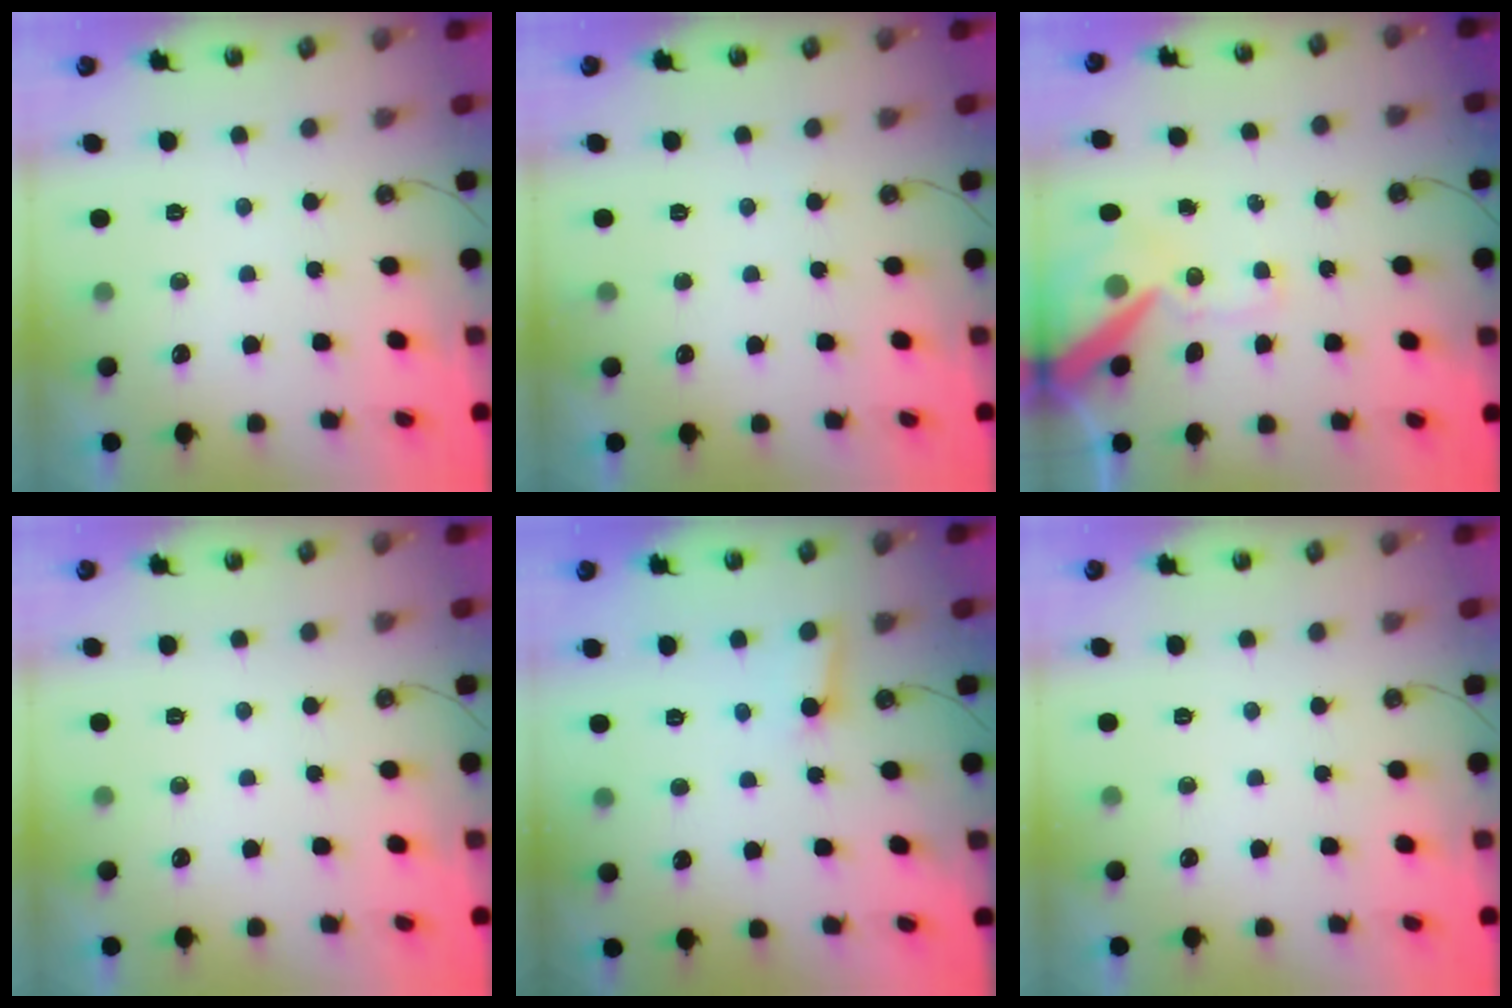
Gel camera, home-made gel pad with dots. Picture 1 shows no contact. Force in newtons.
{"total": 4.4, "press": 4.3, "slide": 0.4}
{"total": 13.9, "press": 13.7, "slide": 2.2}
{"total": 0.0}
{"total": 2.9, "press": 2.9, "slide": 0.2}
{"total": 0.0}